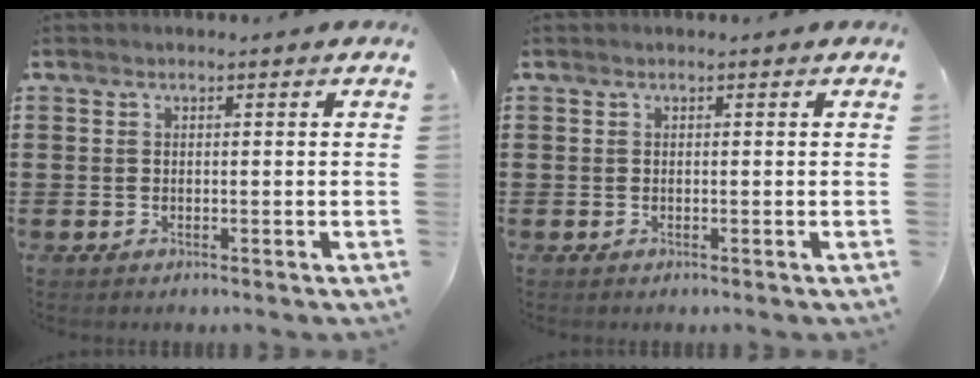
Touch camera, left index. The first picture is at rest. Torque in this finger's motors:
{"motor_torque": [-0.05, -0.04, 0.00, 0.00]}